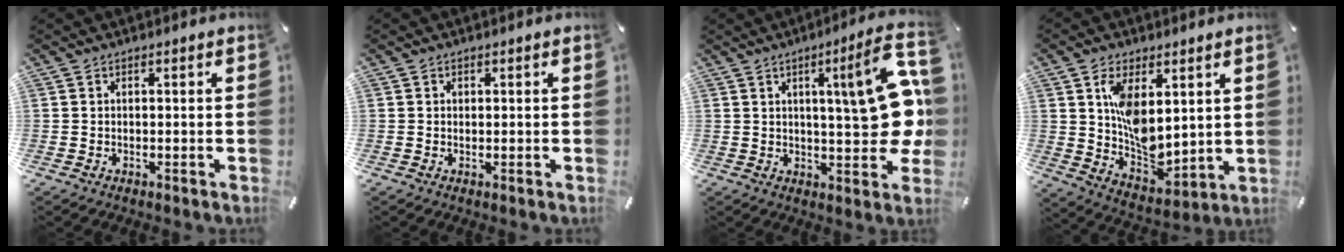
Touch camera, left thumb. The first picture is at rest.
{"total": 0.7, "force": [0.1, 0.6, 0.3], "torque": [0.000, 0.000, 0.000]}
{"total": 20.2, "force": [3.7, 5.5, 19.1], "torque": [-0.246, -0.023, 0.049]}
{"total": 11.1, "force": [3.2, 7.1, 7.9], "torque": [-0.143, -0.020, 0.062]}